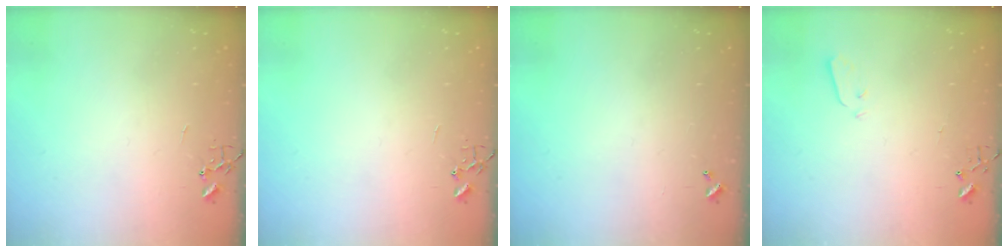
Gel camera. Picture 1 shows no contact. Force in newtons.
{"total": 0.0}
{"total": 0.0}
{"total": 3.0, "press": 3.0, "slide": 0.3}